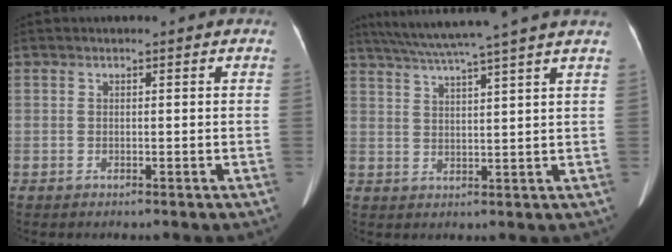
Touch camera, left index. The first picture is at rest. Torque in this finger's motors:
{"motor_torque": [0.45, -0.76, -0.04, 0.07]}